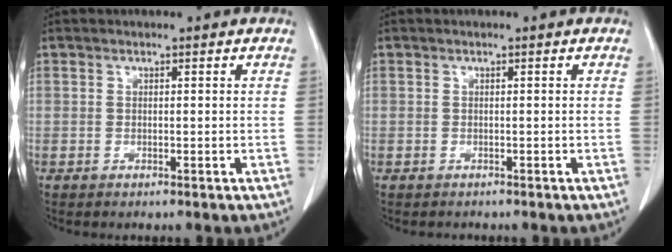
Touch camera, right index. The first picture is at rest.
{"total": 0.7, "force": [-0.6, 0.3, -0.1], "torque": [-0.010, 0.000, -0.010]}